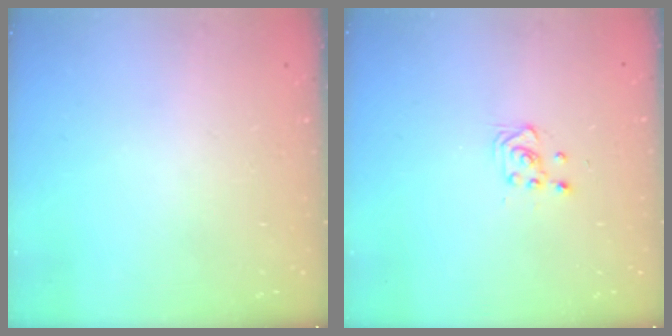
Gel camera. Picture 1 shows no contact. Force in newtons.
{"total": 3.6, "press": 3.4, "slide": 1.1}